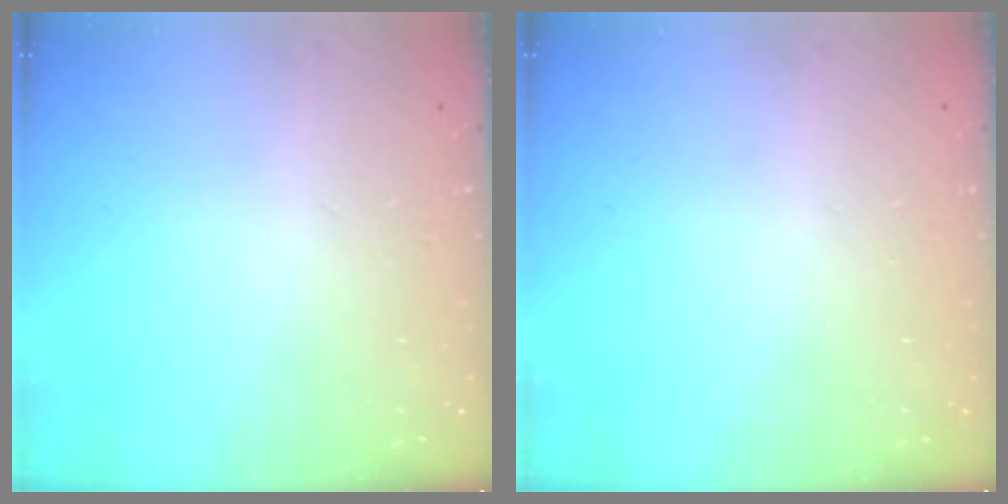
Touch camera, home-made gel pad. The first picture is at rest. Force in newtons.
{"total": 0.0}